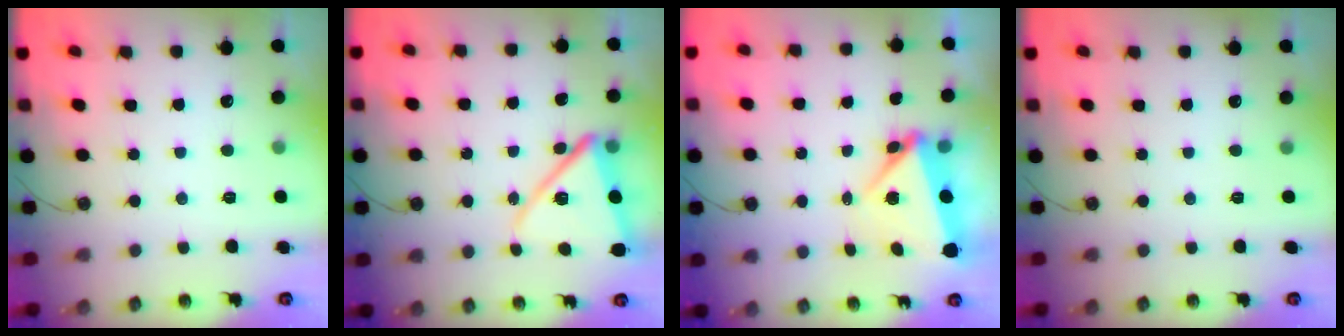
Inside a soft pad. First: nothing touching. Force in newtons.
{"total": 14.2, "press": 14.1, "slide": 1.4}
{"total": 5.0, "press": 4.8, "slide": 1.6}
{"total": 0.0}